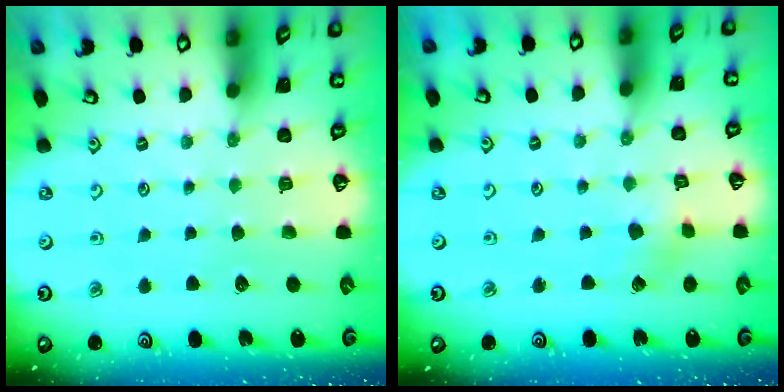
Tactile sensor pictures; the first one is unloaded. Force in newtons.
{"total": 2.9, "press": 2.8, "slide": 0.8}